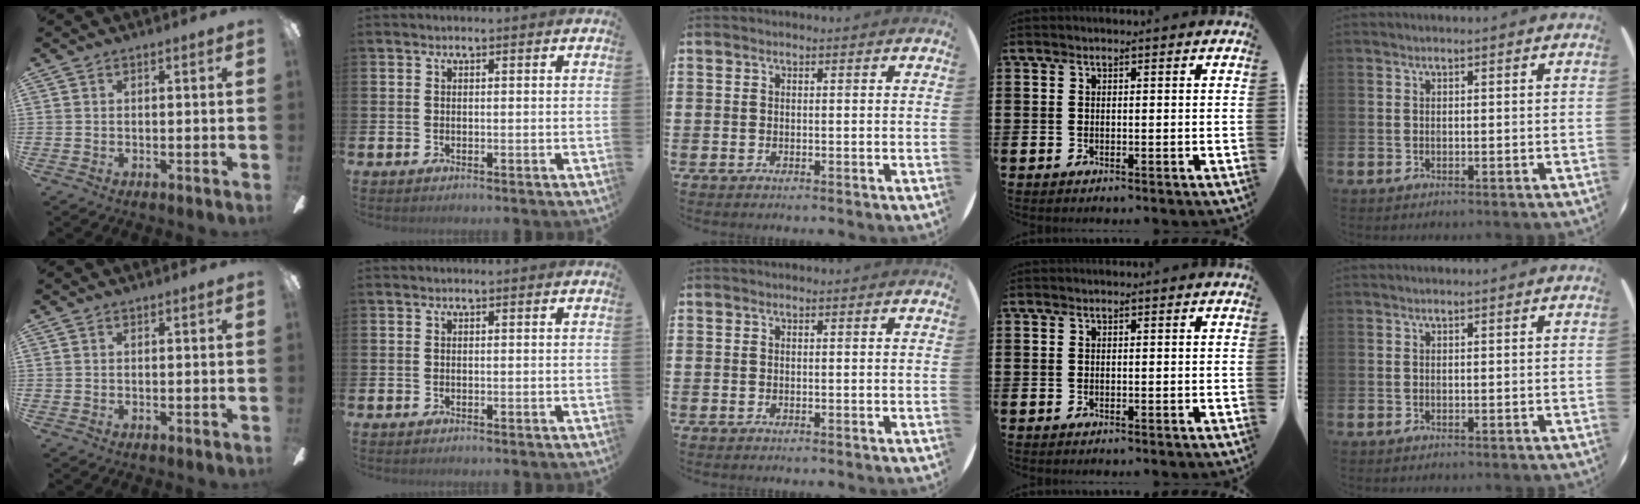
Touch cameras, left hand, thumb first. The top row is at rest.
{}